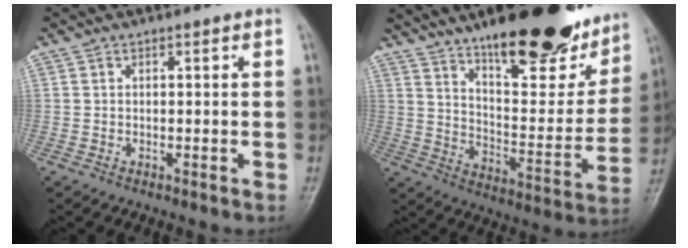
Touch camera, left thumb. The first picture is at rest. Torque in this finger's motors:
{"motor_torque": [0.77, 0.74, 1.48, -1.30, 0.18]}